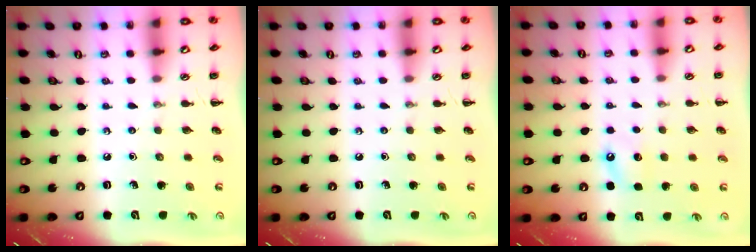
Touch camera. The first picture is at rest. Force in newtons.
{"total": 0.0}
{"total": 6.0, "press": 5.8, "slide": 1.6}